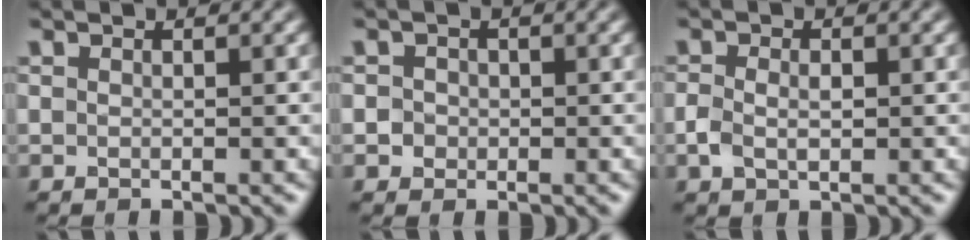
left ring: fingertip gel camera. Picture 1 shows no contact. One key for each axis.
{"total": 1.6, "fx": 0.1, "fy": 1.5, "fz": 0.4, "tx": 0.008, "ty": 0.002, "tz": -0.002}
{"total": 2.2, "fx": -0.4, "fy": 1.4, "fz": 1.6, "tx": -0.035, "ty": -0.001, "tz": -0.007}